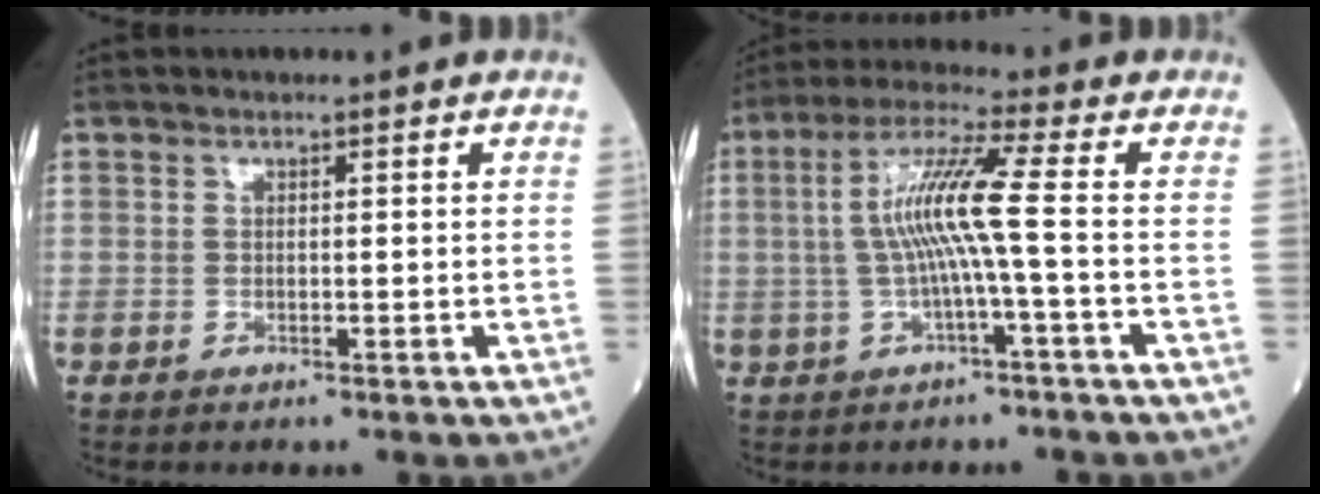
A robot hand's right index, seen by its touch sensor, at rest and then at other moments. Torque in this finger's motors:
{"motor_torque": [1.15, 0.21, 0.50, 0.21]}